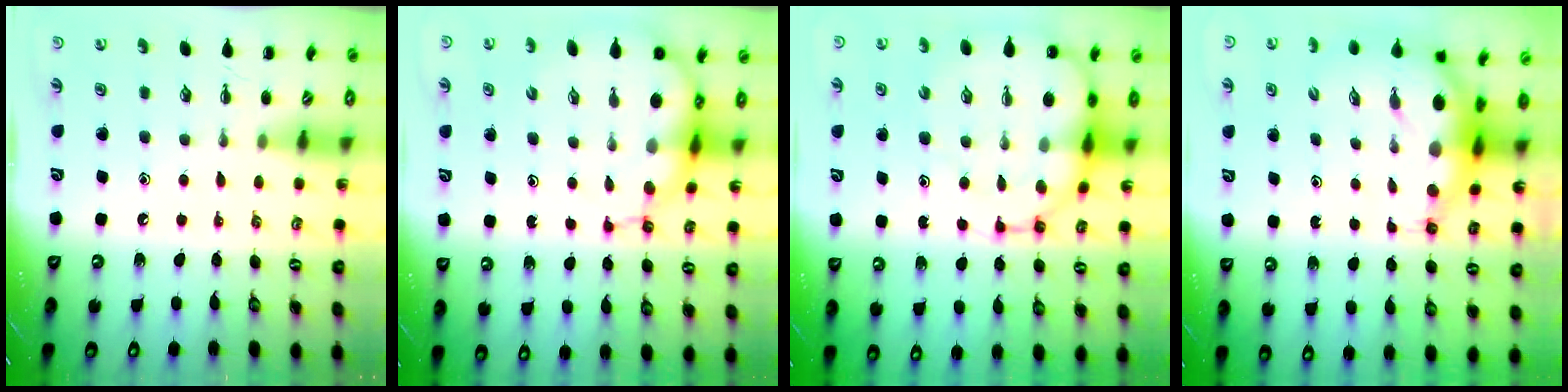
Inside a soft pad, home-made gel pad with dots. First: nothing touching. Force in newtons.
{"total": 11.8, "press": 11.4, "slide": 3.0}
{"total": 17.4, "press": 16.8, "slide": 4.2}
{"total": 9.9, "press": 9.5, "slide": 2.7}